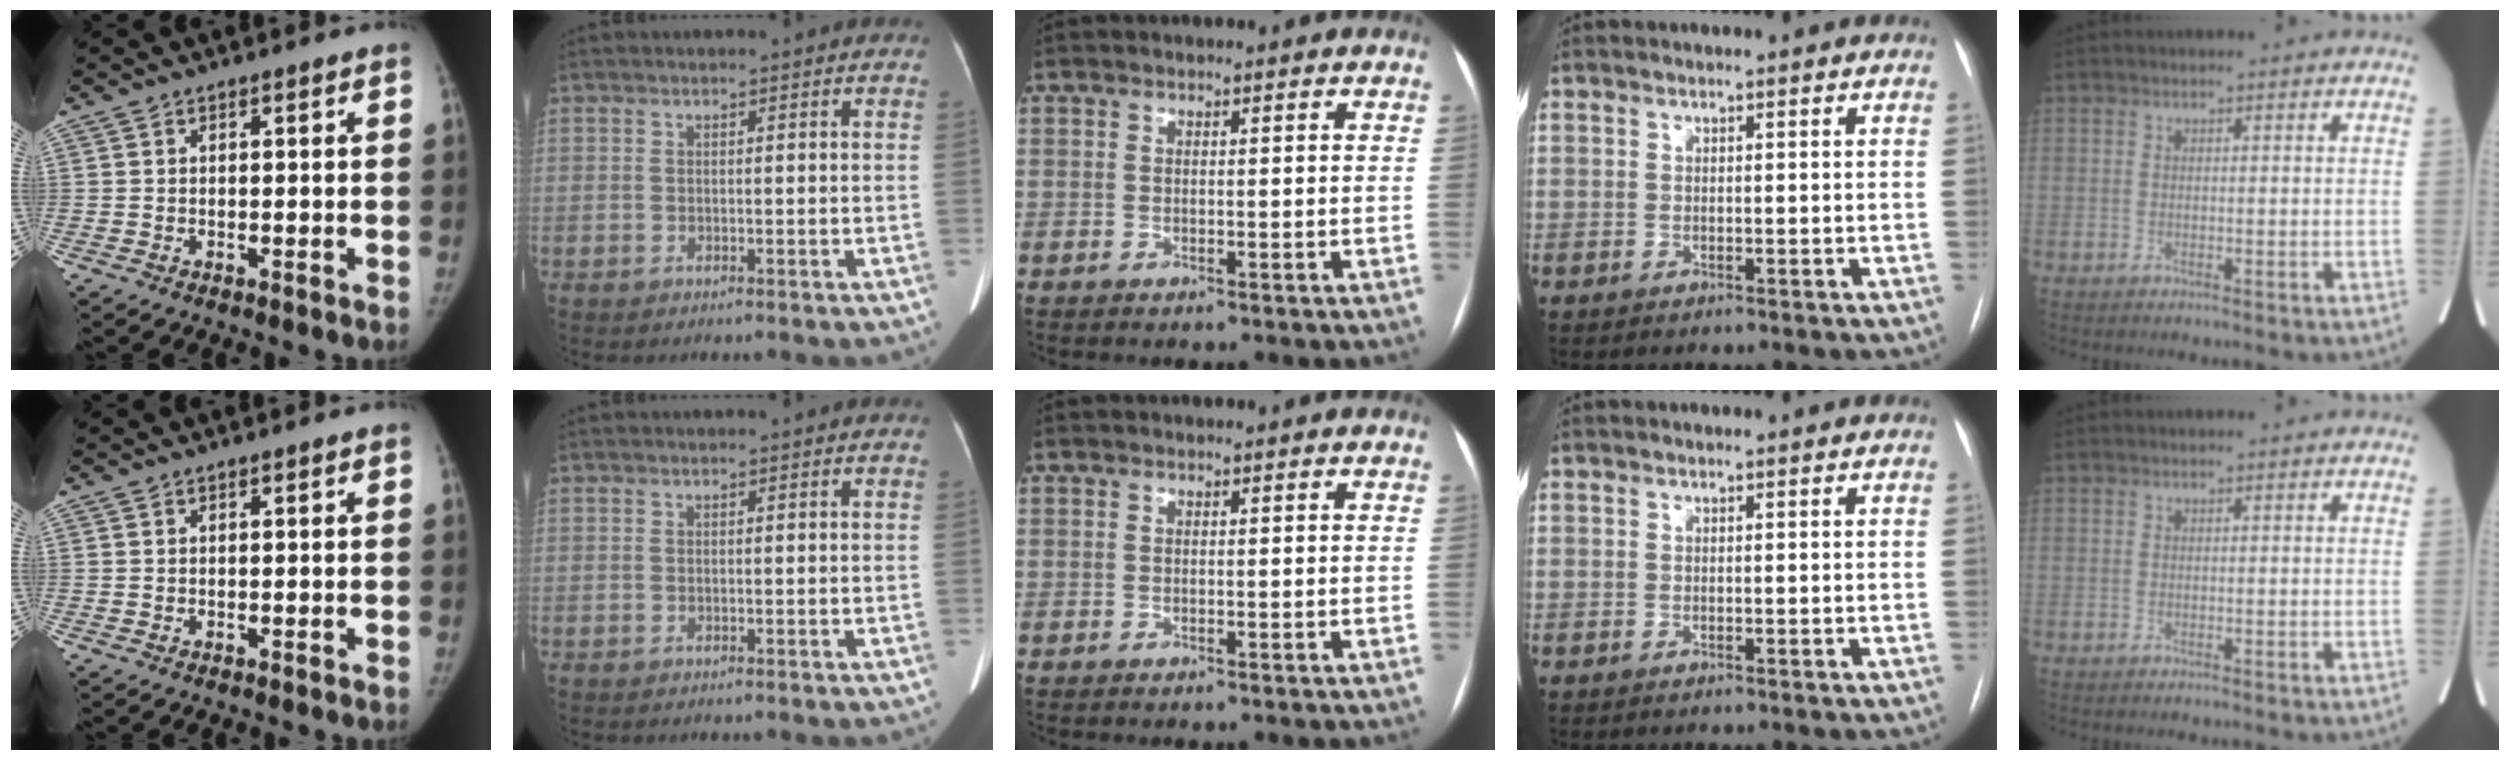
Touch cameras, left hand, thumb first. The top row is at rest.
{}